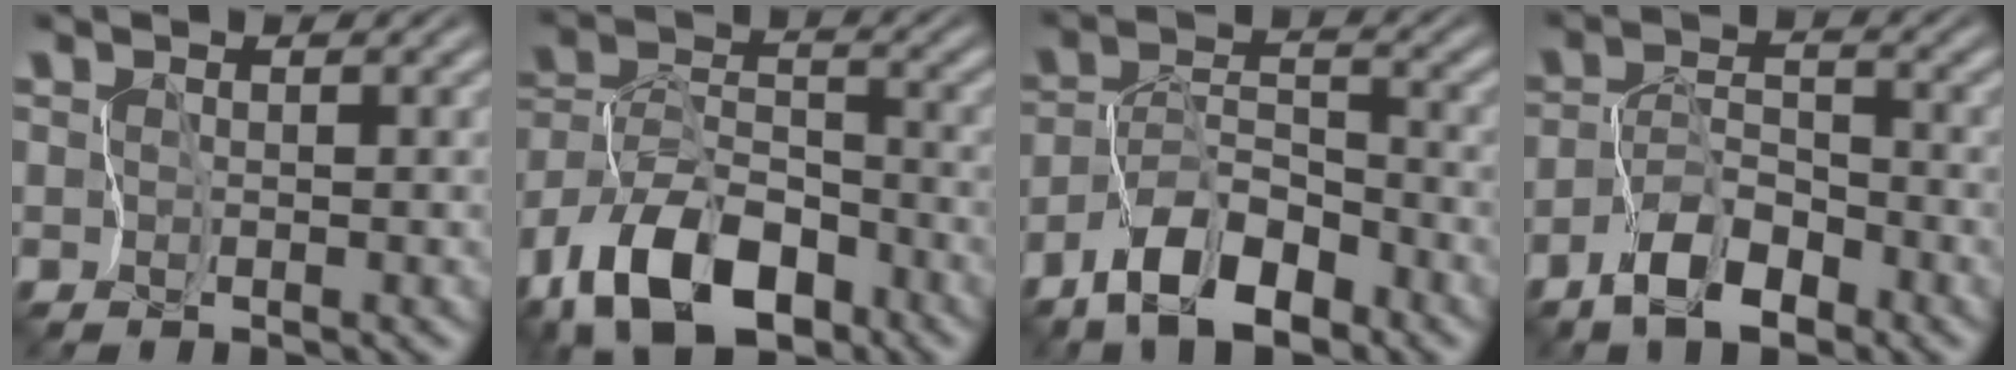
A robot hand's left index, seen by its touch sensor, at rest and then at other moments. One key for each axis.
{"total": 11.4, "fx": -8.0, "fy": 5.5, "fz": 5.9, "tx": -0.098, "ty": 0.009, "tz": -0.147}
{"total": 6.9, "fx": -5.0, "fy": 2.6, "fz": 3.9, "tx": -0.068, "ty": 0.009, "tz": -0.097}
{"total": 4.4, "fx": -3.0, "fy": 1.8, "fz": 2.6, "tx": -0.047, "ty": 0.008, "tz": -0.057}